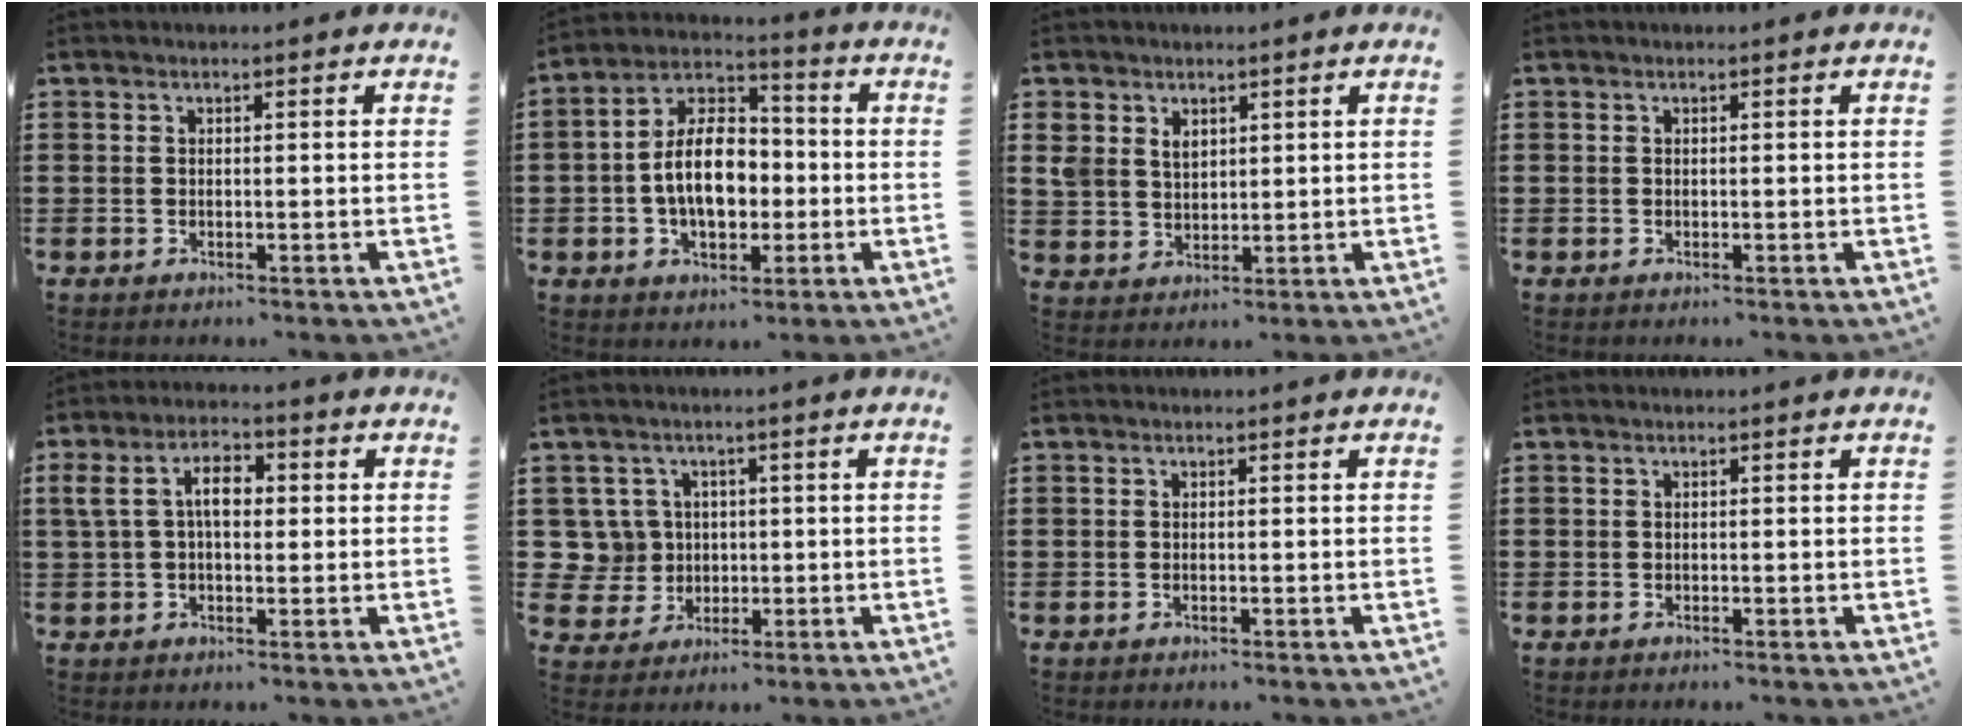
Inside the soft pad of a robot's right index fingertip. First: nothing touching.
{"total": 10.8, "force": [-1.3, 6.6, 8.5], "torque": [-0.173, 0.007, -0.031]}
{"total": 3.8, "force": [2.0, 3.1, 1.1], "torque": [-0.034, 0.014, 0.038]}
{"total": 0.0}
{"total": 5.5, "force": [0.6, 3.1, 4.5], "torque": [-0.101, 0.013, 0.004]}
{"total": 6.0, "force": [0.7, 5.8, 1.5], "torque": [-0.069, 0.014, 0.011]}
{"total": 0.0}
{"total": 0.0}